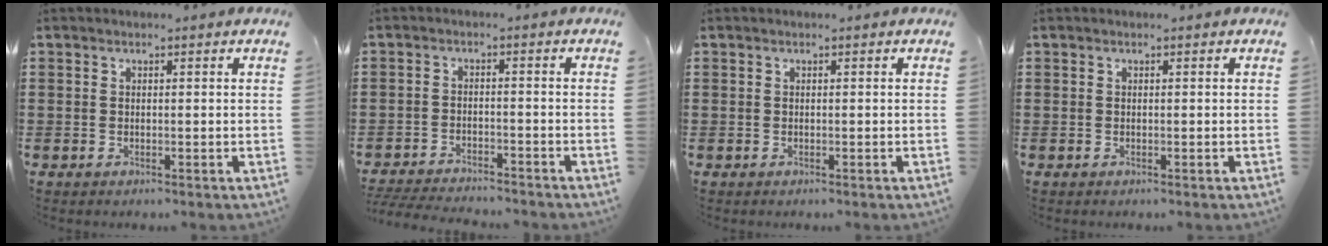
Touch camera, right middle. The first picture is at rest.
{"total": 3.9, "force": [-3.9, 0.2, 0.6], "torque": [-0.019, -0.005, -0.082]}
{"total": 0.0}
{"total": 0.0}